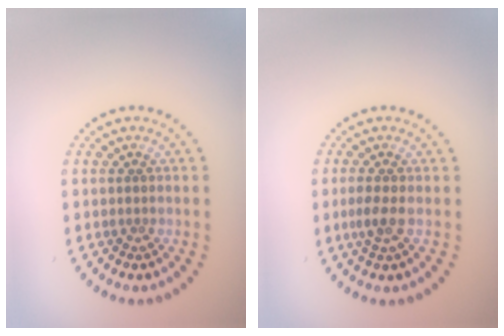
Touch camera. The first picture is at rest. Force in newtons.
{"total": 1.7, "press": 1.5, "slide": 0.8}